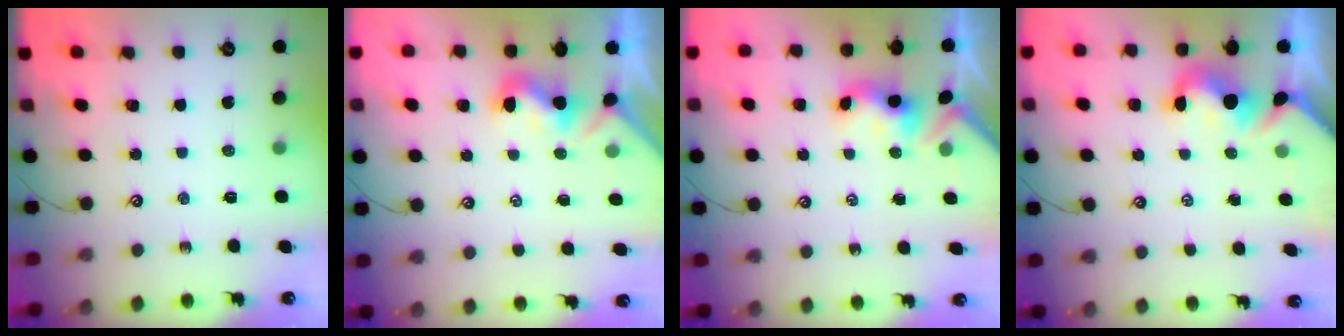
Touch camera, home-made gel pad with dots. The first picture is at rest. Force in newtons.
{"total": 1.1, "press": 1.0, "slide": 0.5}
{"total": 2.9, "press": 2.9, "slide": 0.6}
{"total": 1.4, "press": 1.2, "slide": 0.7}